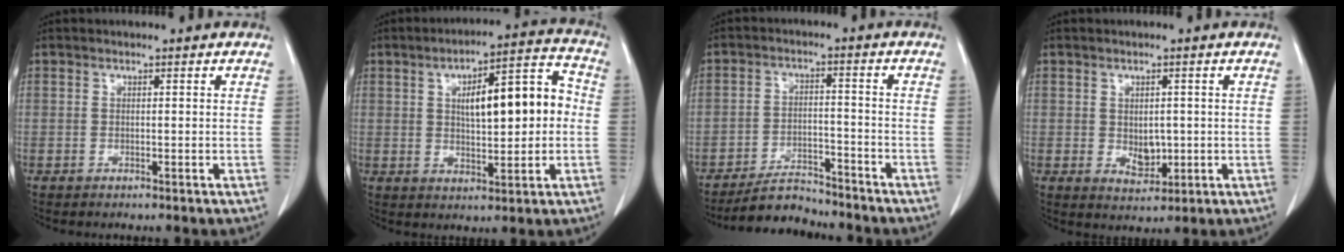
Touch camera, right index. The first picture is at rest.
{"total": 12.3, "force": [1.2, 3.8, 11.7], "torque": [-0.171, 0.035, 0.022]}
{"total": 6.4, "force": [-6.2, 1.3, 0.9], "torque": [-0.016, -0.004, -0.105]}
{"total": 3.7, "force": [-0.1, 2.4, 2.8], "torque": [-0.041, -0.006, 0.010]}